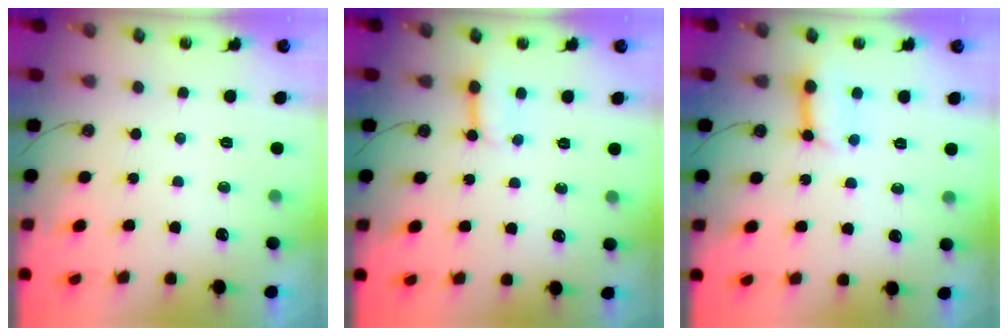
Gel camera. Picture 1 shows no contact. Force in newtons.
{"total": 3.0, "press": 2.9, "slide": 0.4}
{"total": 9.9, "press": 9.9, "slide": 1.1}